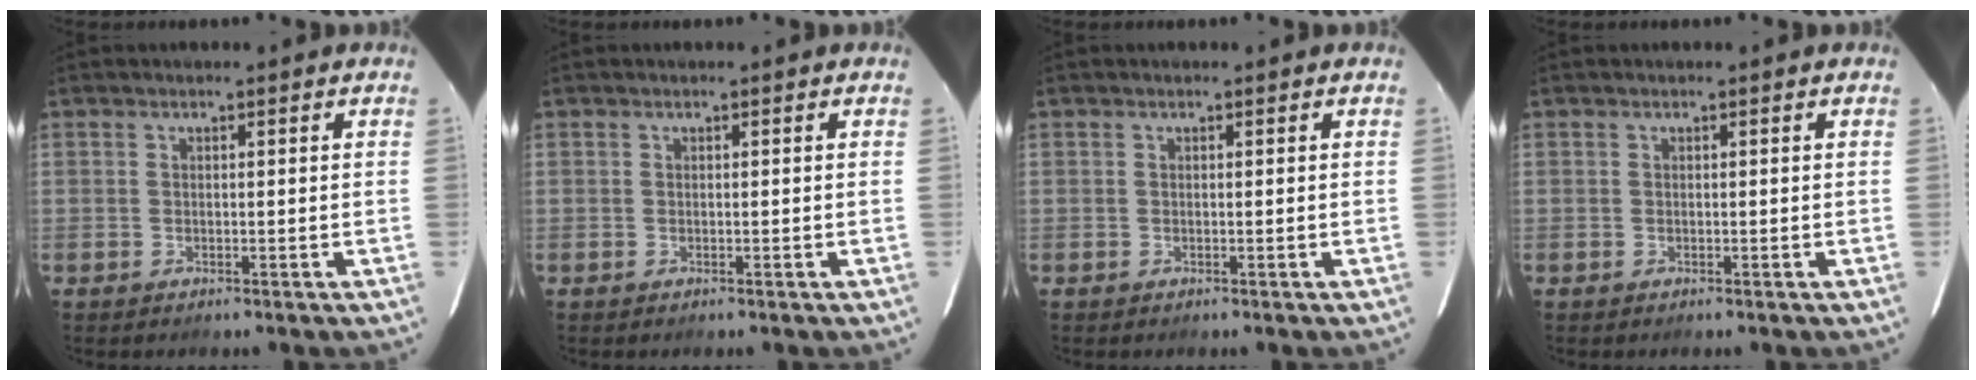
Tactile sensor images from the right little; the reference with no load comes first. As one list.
[{"total": 0.0}, {"total": 0.0}, {"total": 0.0}]